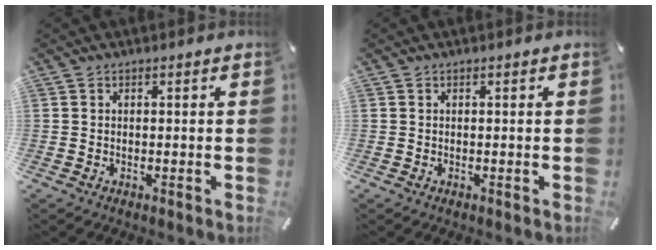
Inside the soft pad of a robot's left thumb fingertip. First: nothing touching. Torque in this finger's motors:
{"motor_torque": [-0.18, -0.14, -0.02, 0.09, 0.00]}